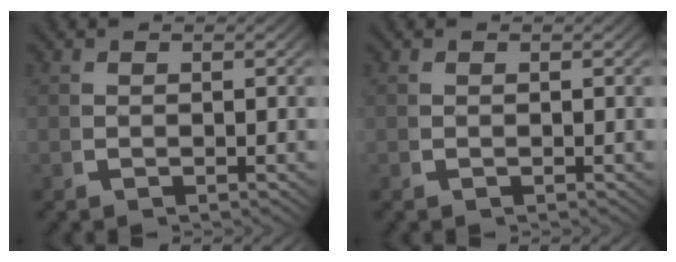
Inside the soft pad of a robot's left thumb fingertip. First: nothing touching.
{"total": 0.0}